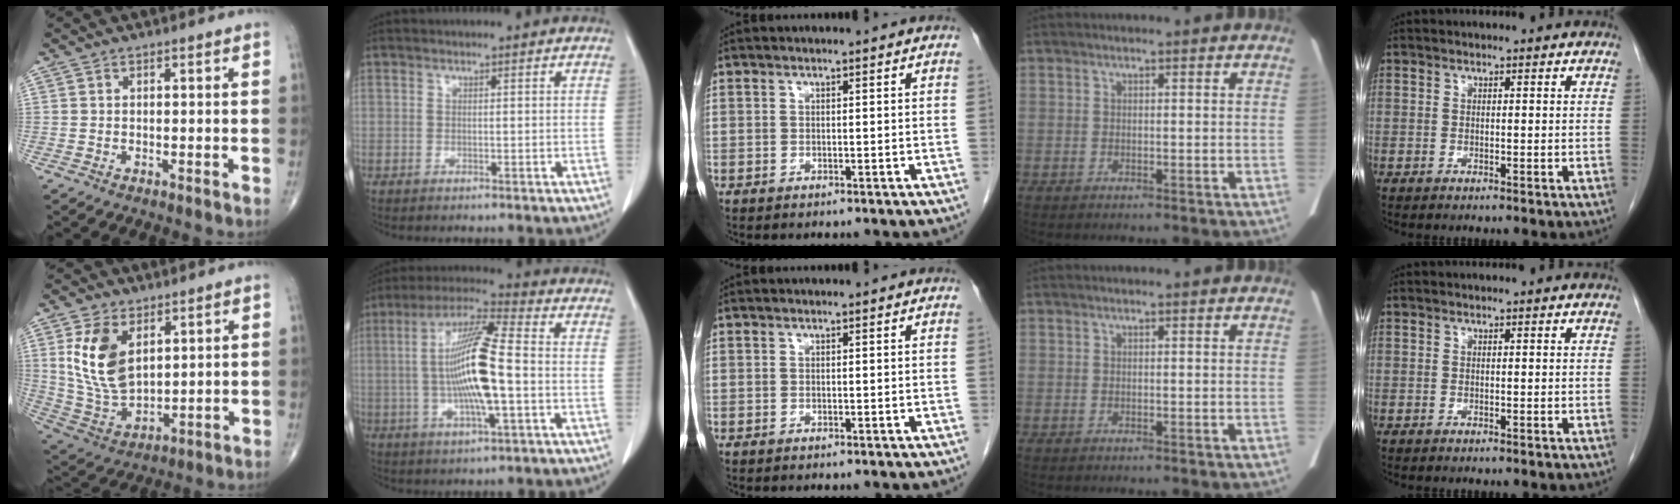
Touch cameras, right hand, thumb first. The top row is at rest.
{"thumb": {"total": 13.5, "force": [4.5, 7.9, 10.0], "torque": [-0.184, -0.022, 0.103]}, "index": {"total": 14.5, "force": [-1.2, 1.6, 14.4], "torque": [-0.279, 0.004, -0.026]}}